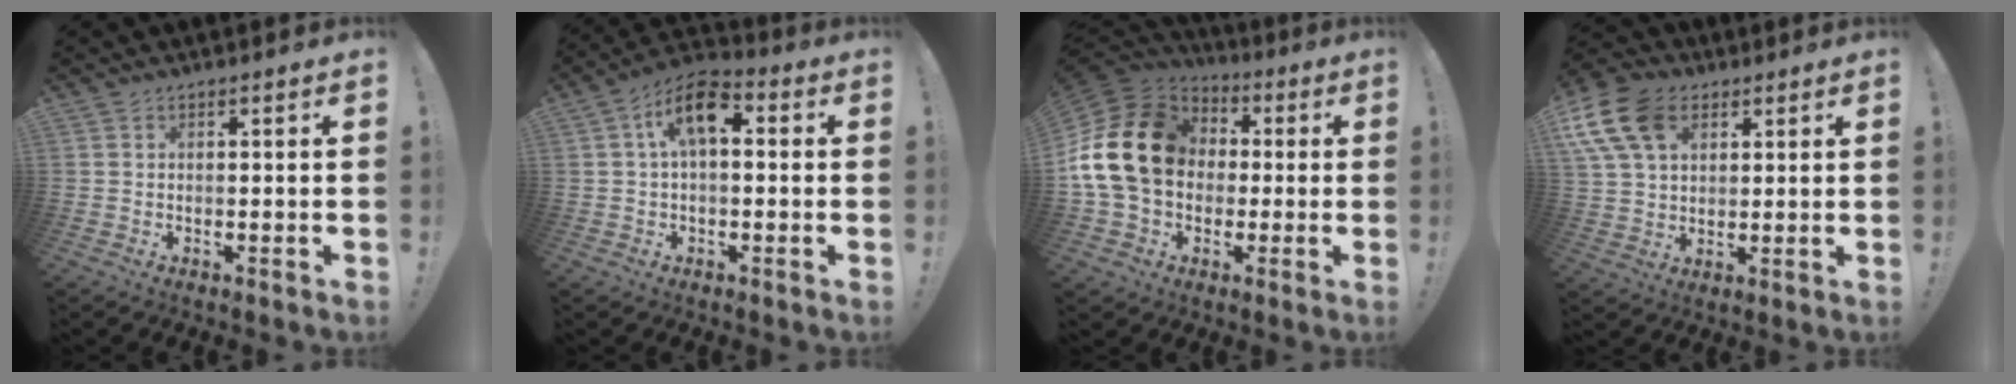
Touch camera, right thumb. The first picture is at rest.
{"total": 10.3, "force": [2.5, 5.3, 8.5], "torque": [-0.137, -0.001, 0.045]}
{"total": 22.3, "force": [2.4, 17.2, 14.0], "torque": [-0.261, 0.010, 0.059]}
{"total": 15.7, "force": [6.5, 10.5, 9.7], "torque": [-0.197, -0.023, 0.123]}